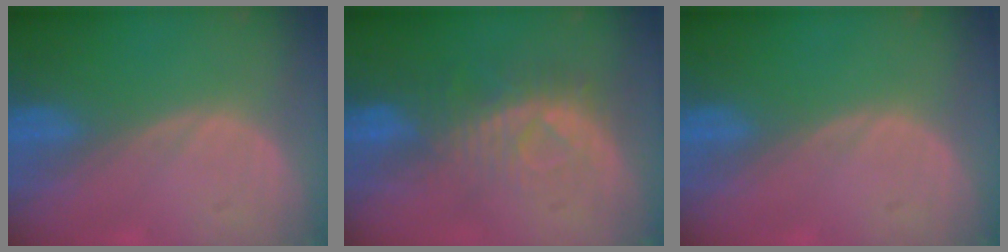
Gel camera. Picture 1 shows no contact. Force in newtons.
{"total": 8.0, "press": 7.2, "slide": 3.5}
{"total": 0.0}